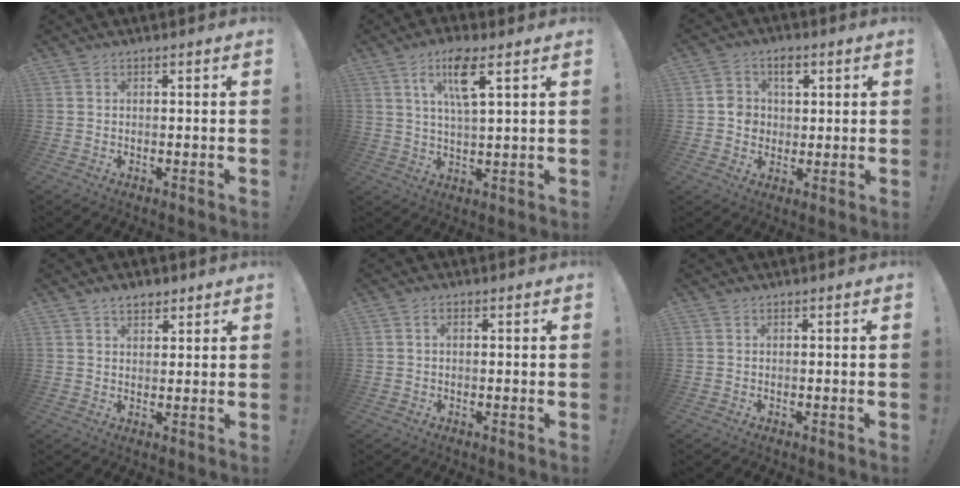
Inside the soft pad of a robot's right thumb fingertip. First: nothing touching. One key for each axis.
{"total": 10.1, "fx": 5.1, "fy": 2.5, "fz": 8.3, "tx": -0.141, "ty": -0.008, "tz": 0.086}
{"total": 6.8, "fx": 1.4, "fy": 6.1, "fz": 2.7, "tx": -0.033, "ty": -0.001, "tz": 0.027}
{"total": 4.1, "fx": 2.8, "fy": 2.5, "fz": 1.6, "tx": -0.016, "ty": -0.011, "tz": 0.049}
{"total": 1.2, "fx": 0.1, "fy": 0.7, "fz": 1.0, "tx": -0.014, "ty": 0.001, "tz": 0.000}
{"total": 0.0}